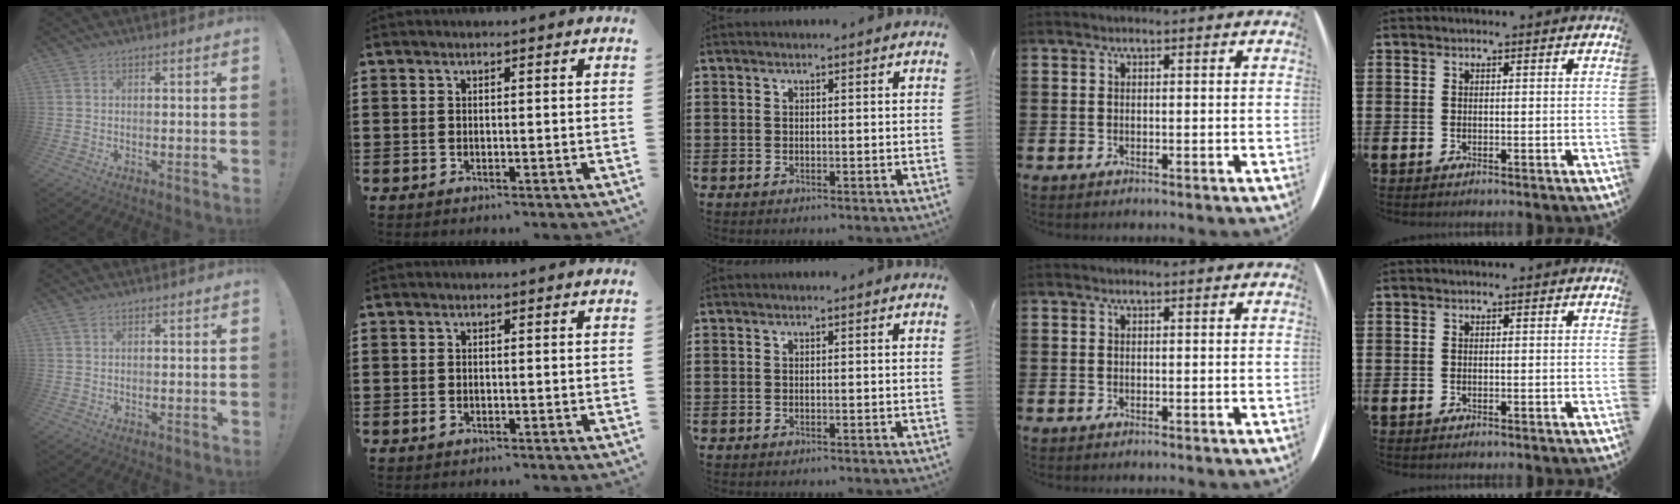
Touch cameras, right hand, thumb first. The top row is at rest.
{"thumb": {"total": 0.7, "force": [0.5, 0.4, 0.4], "torque": [-0.009, 0.002, 0.009]}, "index": {"total": 0.8, "force": [-0.3, 0.5, 0.5], "torque": [-0.013, 0.000, -0.006]}}